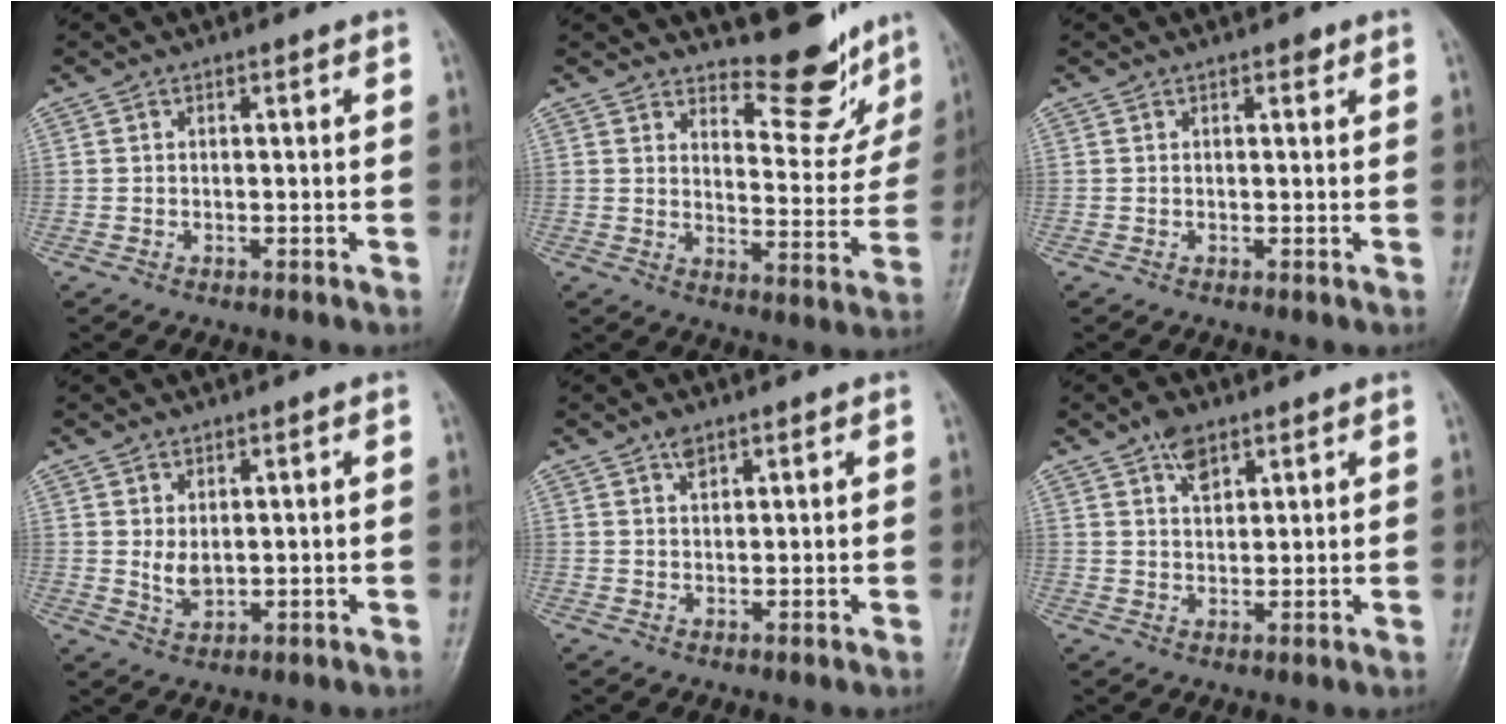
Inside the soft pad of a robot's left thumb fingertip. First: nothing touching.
{"total": 11.4, "force": [10.2, 3.8, 3.5], "torque": [-0.016, -0.094, 0.136]}
{"total": 0.9, "force": [0.6, 0.5, 0.5], "torque": [0.001, -0.002, 0.004]}
{"total": 3.7, "force": [0.8, 2.2, 2.8], "torque": [-0.043, -0.012, 0.020]}
{"total": 2.2, "force": [1.5, 1.1, 1.1], "torque": [-0.011, -0.004, 0.024]}
{"total": 4.7, "force": [2.9, 2.6, 2.6], "torque": [-0.029, -0.012, 0.050]}